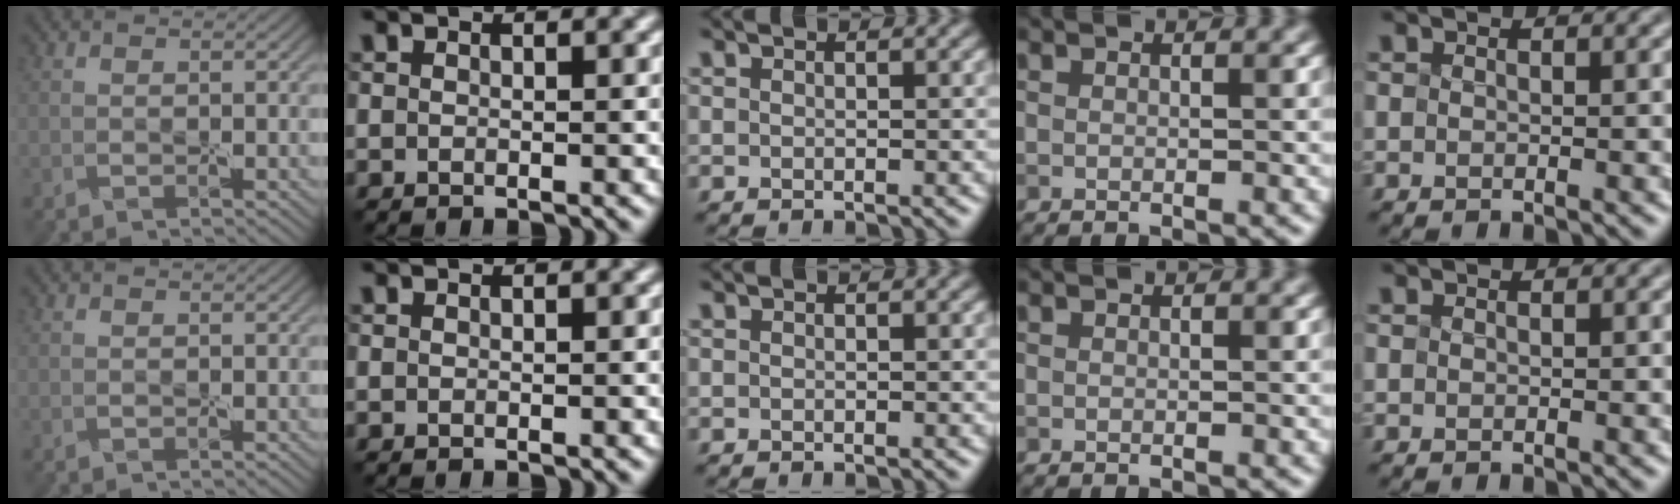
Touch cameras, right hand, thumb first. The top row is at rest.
{}